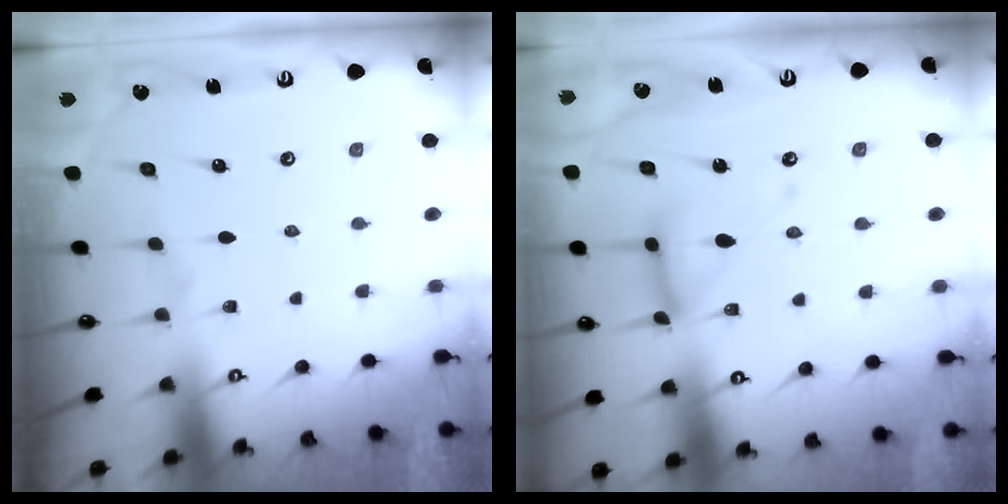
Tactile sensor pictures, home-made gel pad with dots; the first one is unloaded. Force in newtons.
{"total": 12.9, "press": 12.9, "slide": 1.3}